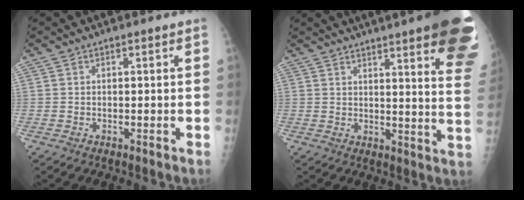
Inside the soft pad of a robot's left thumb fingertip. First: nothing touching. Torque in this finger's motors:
{"motor_torque": [2.32, 2.07, 1.80, -0.97, 0.39]}